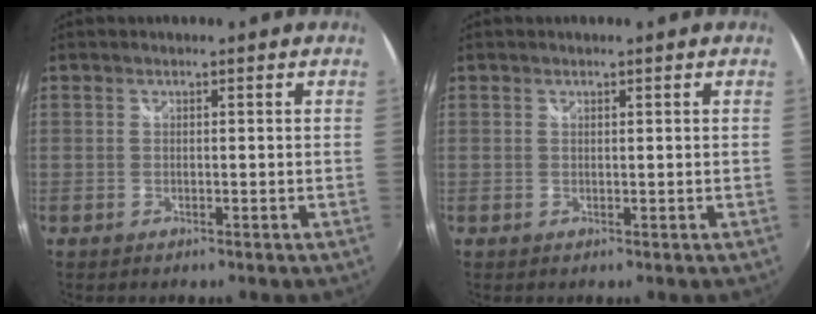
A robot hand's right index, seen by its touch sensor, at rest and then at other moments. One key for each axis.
{"total": 0.0}